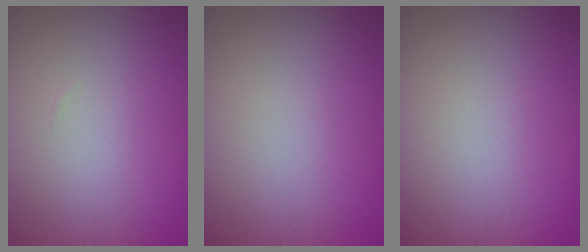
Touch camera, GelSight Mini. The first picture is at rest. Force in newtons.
{"total": 0.0}
{"total": 0.0}